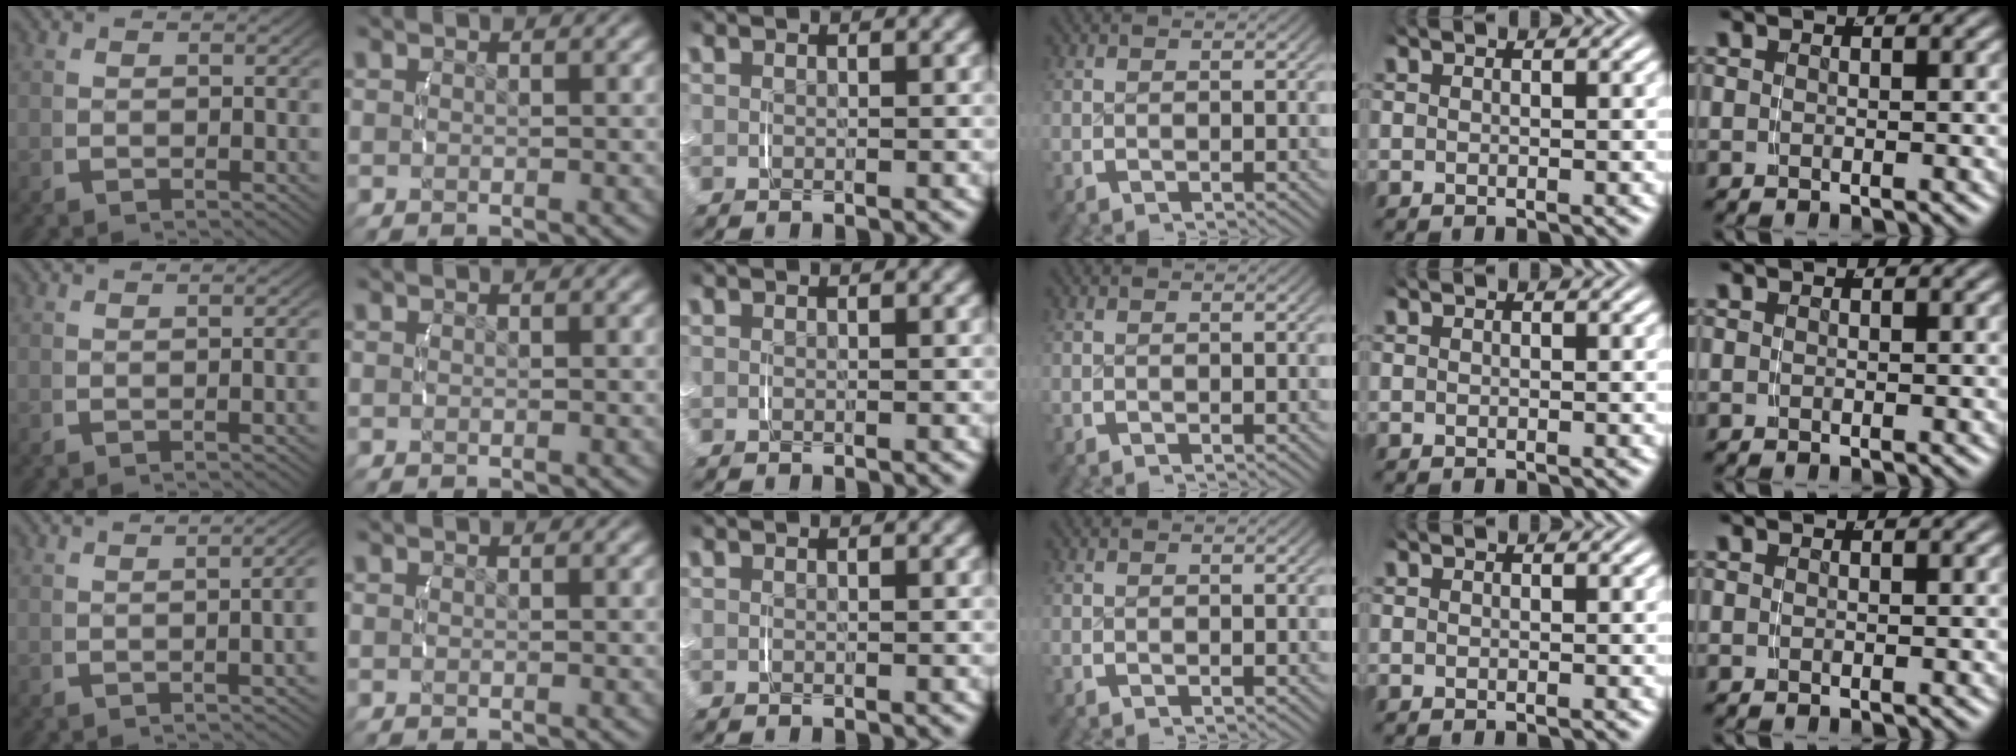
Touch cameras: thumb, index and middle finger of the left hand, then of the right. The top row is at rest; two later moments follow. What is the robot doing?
{"motion": "lift_and_place", "object": "dispenser bottle"}